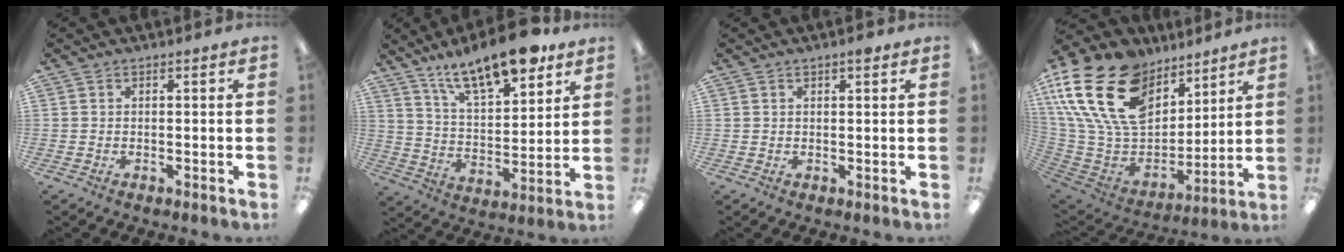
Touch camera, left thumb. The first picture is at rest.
{"total": 16.9, "force": [12.6, 5.7, 9.8], "torque": [-0.161, -0.067, 0.215]}
{"total": 1.3, "force": [0.9, 0.5, 0.9], "torque": [-0.012, 0.000, 0.012]}
{"total": 26.1, "force": [12.2, 17.0, 15.5], "torque": [-0.325, -0.061, 0.234]}